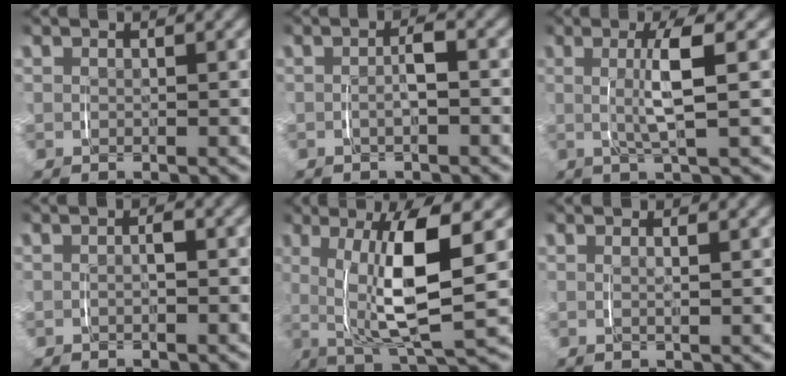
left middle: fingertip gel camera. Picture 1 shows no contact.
{"total": 1.7, "force": [-0.7, 0.5, 1.5], "torque": [-0.025, 0.001, -0.011]}
{"total": 3.7, "force": [0.5, -0.2, 3.6], "torque": [-0.062, -0.001, 0.008]}
{"total": 0.9, "force": [-0.3, 0.4, 0.8], "torque": [-0.010, 0.001, -0.007]}
{"total": 8.1, "force": [1.0, 2.1, 7.8], "torque": [-0.134, 0.003, 0.015]}
{"total": 0.9, "force": [0.4, -0.4, 0.7], "torque": [-0.009, -0.004, 0.010]}